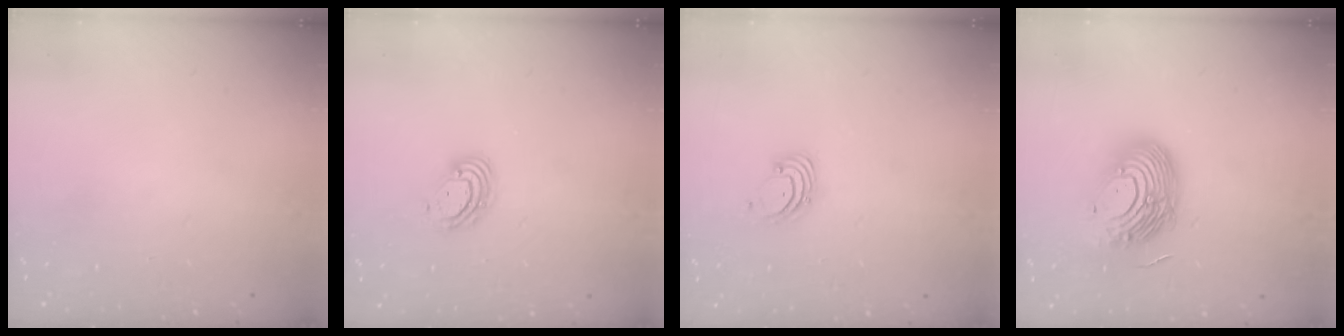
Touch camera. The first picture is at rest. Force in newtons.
{"total": 5.7, "press": 5.6, "slide": 0.8}
{"total": 1.6, "press": 1.6, "slide": 0.1}
{"total": 15.1, "press": 14.8, "slide": 2.7}